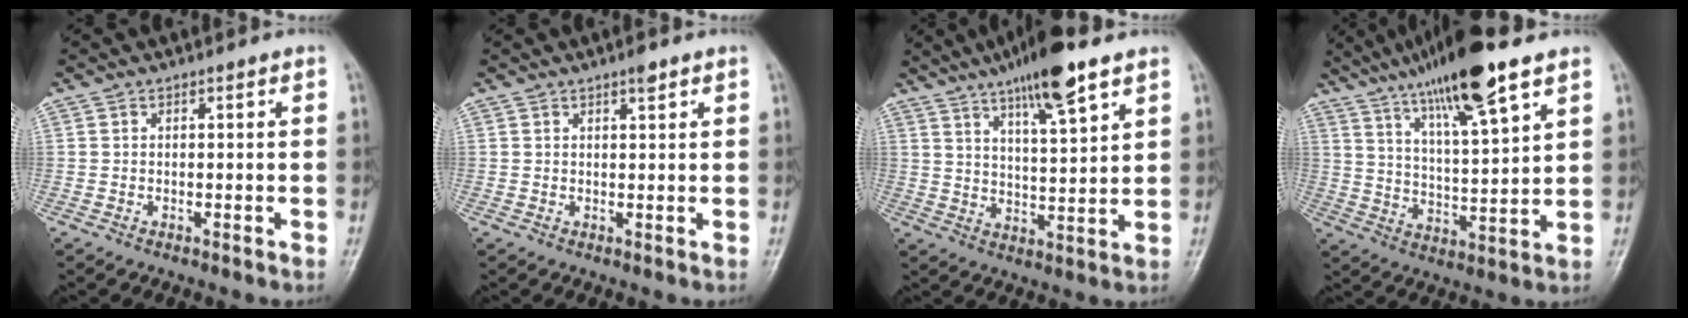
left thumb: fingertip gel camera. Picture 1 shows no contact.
{"total": 1.8, "force": [1.2, 0.5, 1.3], "torque": [-0.016, -0.005, 0.018]}
{"total": 13.2, "force": [8.4, 2.5, 9.9], "torque": [-0.152, -0.034, 0.139]}
{"total": 17.0, "force": [11.3, 2.3, 12.5], "torque": [-0.205, -0.046, 0.197]}